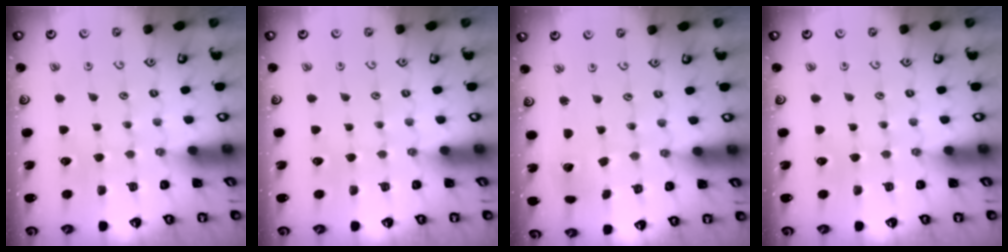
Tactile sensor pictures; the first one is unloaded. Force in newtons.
{"total": 0.0}
{"total": 2.0, "press": 2.0, "slide": 0.1}
{"total": 0.0}